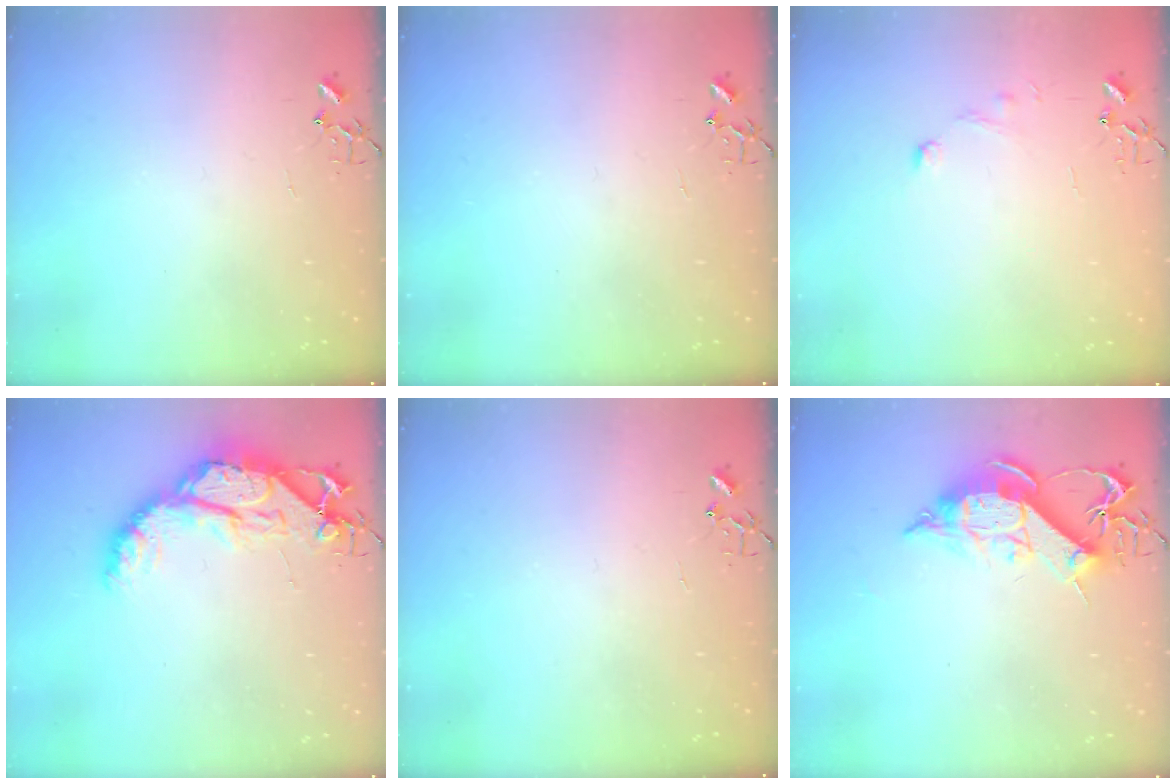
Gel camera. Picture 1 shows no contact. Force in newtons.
{"total": 0.0}
{"total": 6.1, "press": 6.0, "slide": 0.6}
{"total": 15.7, "press": 15.6, "slide": 1.5}
{"total": 0.0}
{"total": 12.7, "press": 12.7, "slide": 1.2}